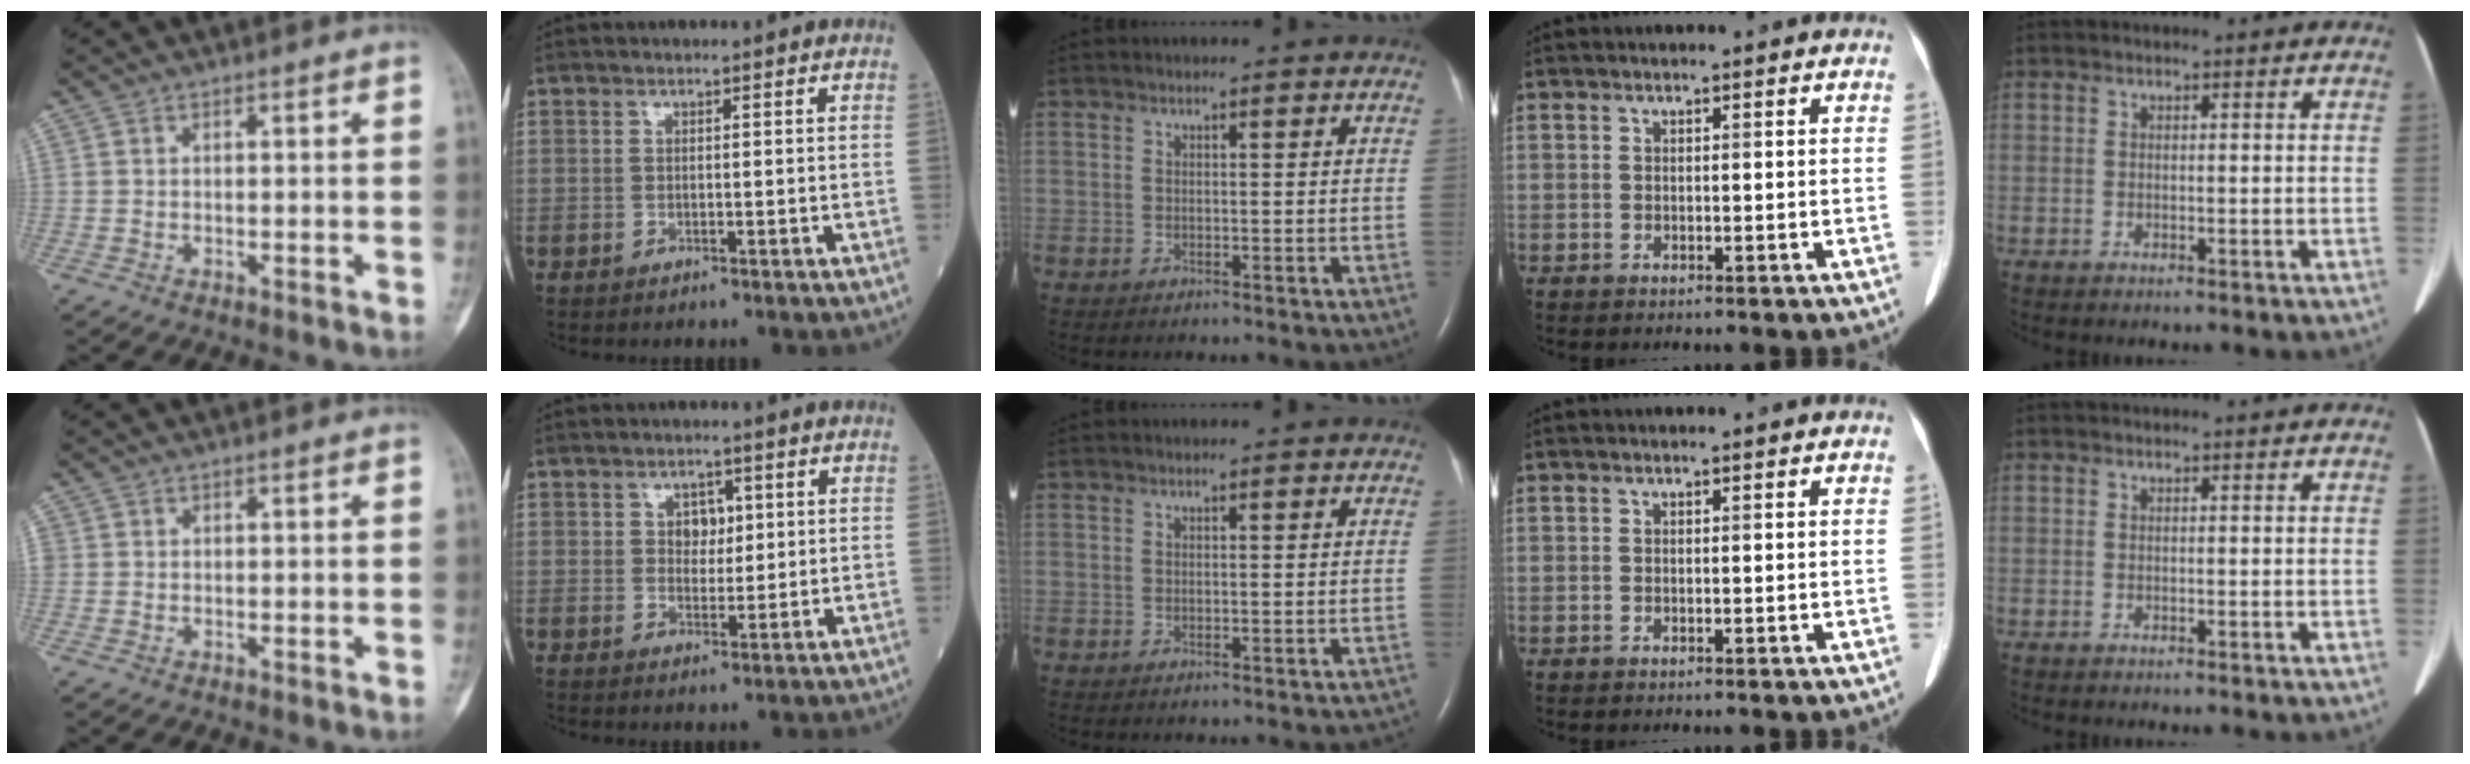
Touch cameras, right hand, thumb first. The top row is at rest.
{"thumb": {"total": 0.6, "force": [0.1, 0.6, 0.1], "torque": [0.005, 0.004, 0.001]}, "index": {"total": 3.4, "force": [1.1, 2.4, 2.2], "torque": [-0.027, 0.003, 0.018]}, "middle": {"total": 3.3, "force": [-2.9, 0.8, 1.3], "torque": [-0.005, -0.003, -0.032]}}